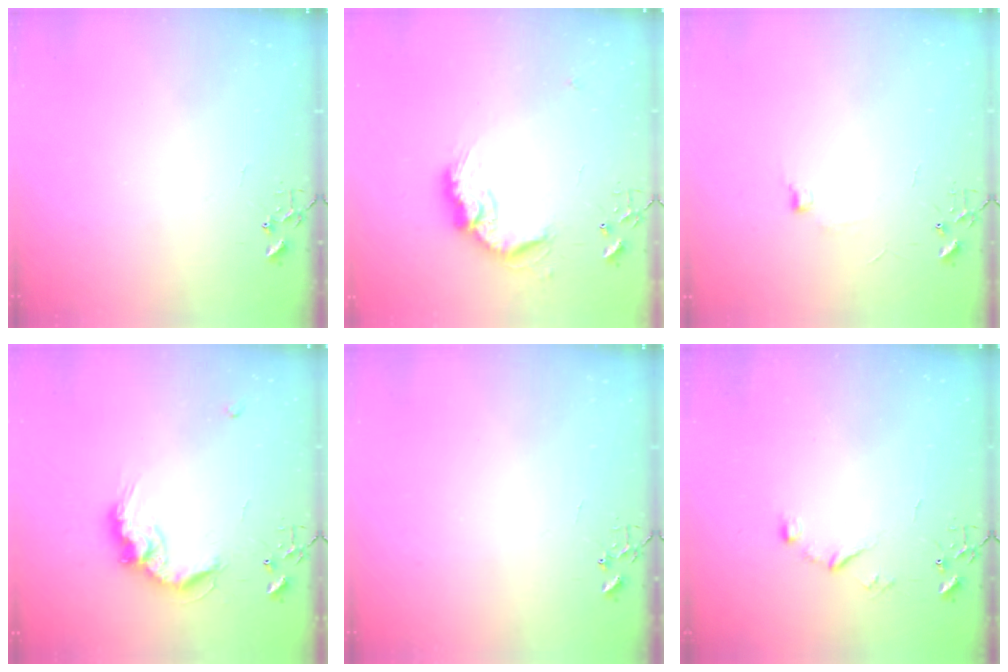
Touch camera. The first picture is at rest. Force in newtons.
{"total": 15.0, "press": 15.0, "slide": 0.6}
{"total": 5.6, "press": 5.6, "slide": 0.7}
{"total": 12.6, "press": 12.6, "slide": 0.4}
{"total": 0.0}
{"total": 6.6, "press": 6.6, "slide": 0.5}